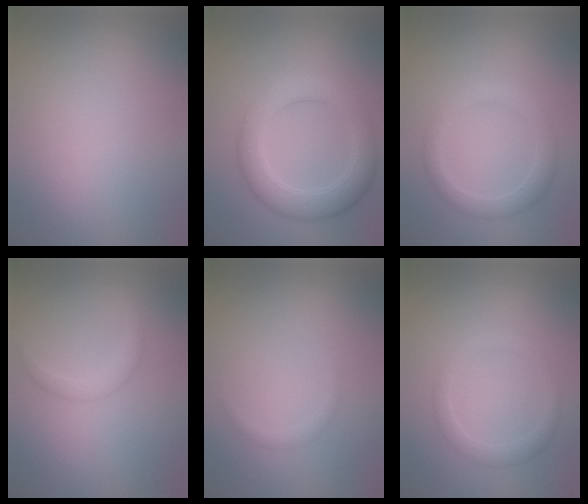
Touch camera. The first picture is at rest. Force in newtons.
{"total": 4.9, "press": 4.9, "slide": 0.4}
{"total": 2.5, "press": 2.5, "slide": 0.0}
{"total": 1.3, "press": 1.3, "slide": 0.1}
{"total": 0.7, "press": 0.7, "slide": 0.0}
{"total": 1.7, "press": 1.7, "slide": 0.0}